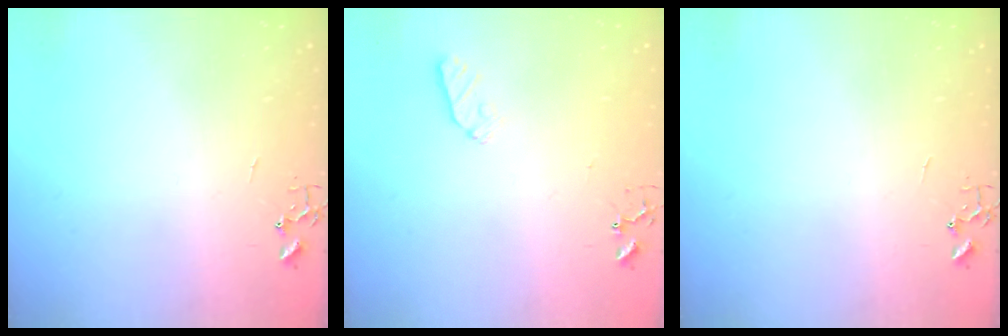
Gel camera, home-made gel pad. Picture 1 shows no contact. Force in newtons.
{"total": 5.4, "press": 5.3, "slide": 0.7}
{"total": 0.0}